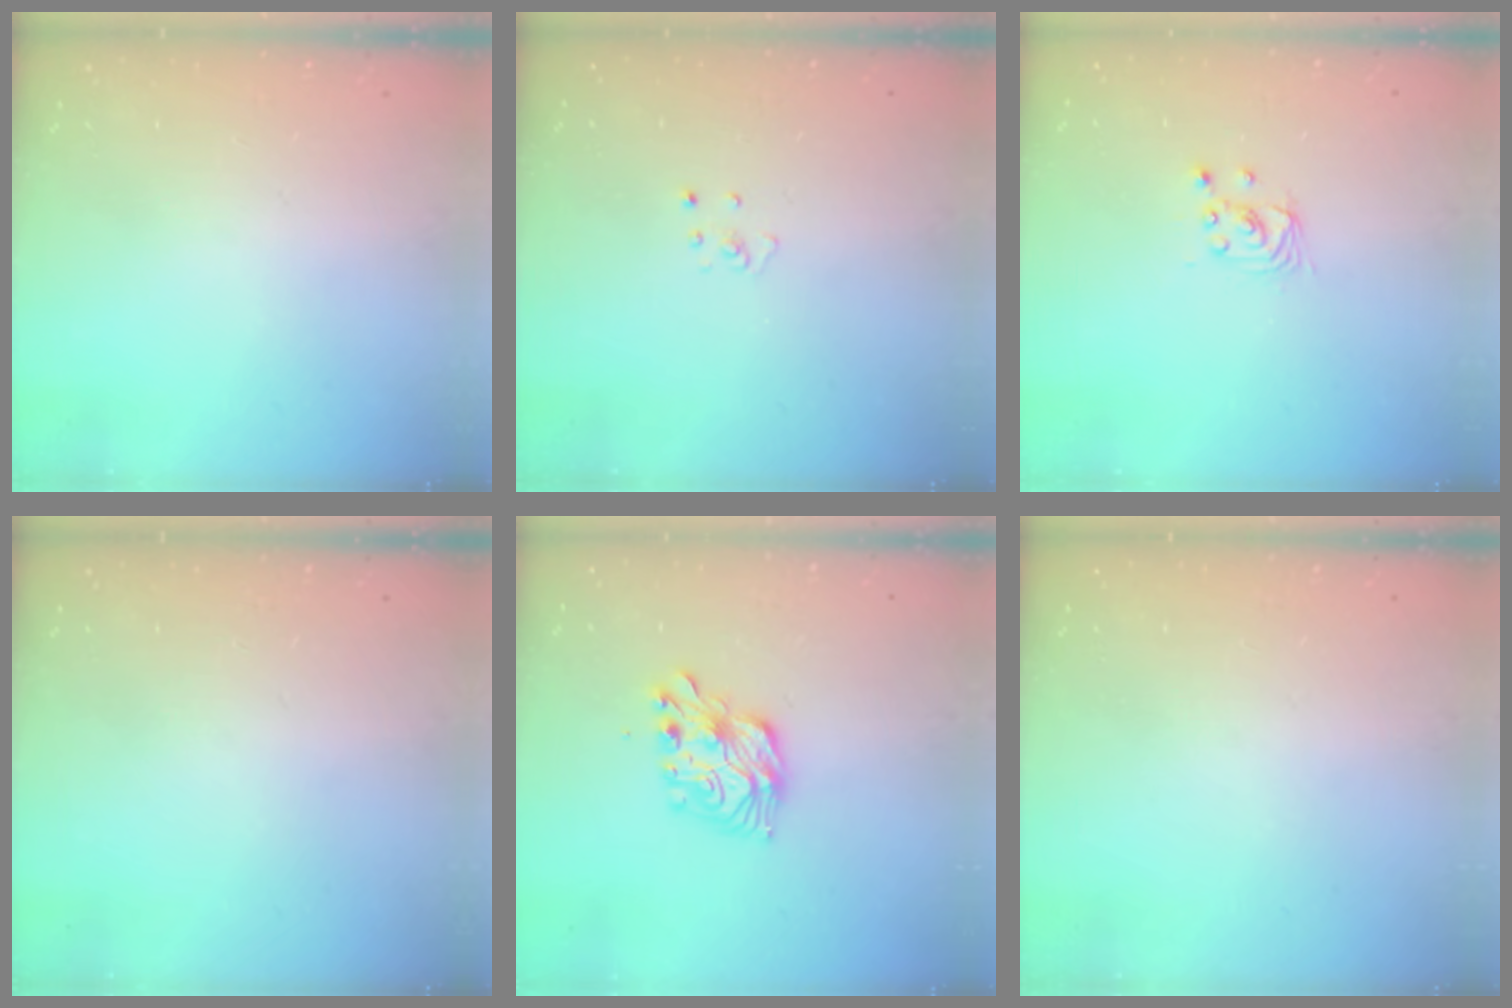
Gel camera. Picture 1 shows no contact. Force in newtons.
{"total": 2.3, "press": 2.3, "slide": 0.2}
{"total": 2.4, "press": 2.4, "slide": 0.2}
{"total": 0.0}
{"total": 11.8, "press": 11.8, "slide": 0.4}
{"total": 0.0}